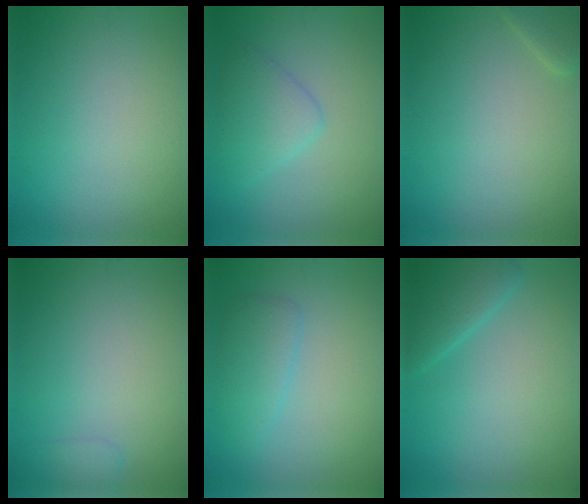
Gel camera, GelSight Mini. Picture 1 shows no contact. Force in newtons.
{"total": 3.0, "press": 3.0, "slide": 0.0}
{"total": 1.6, "press": 1.6, "slide": 0.1}
{"total": 1.1, "press": 1.1, "slide": 0.1}
{"total": 2.5, "press": 2.5, "slide": 0.1}
{"total": 3.0, "press": 3.0, "slide": 0.2}